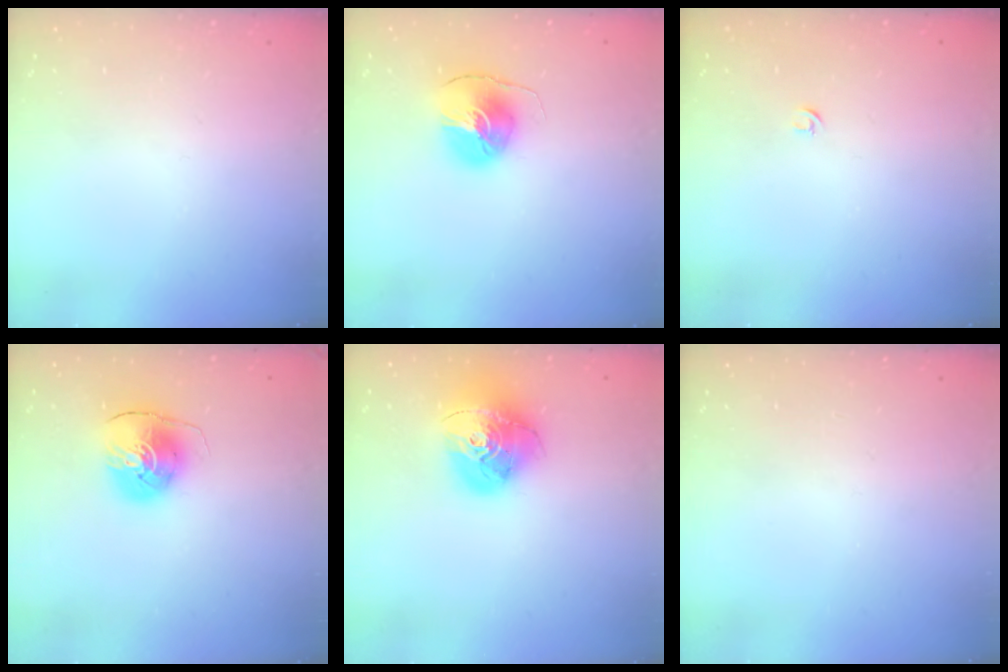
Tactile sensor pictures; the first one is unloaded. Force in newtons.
{"total": 8.3, "press": 8.2, "slide": 0.9}
{"total": 2.7, "press": 2.6, "slide": 0.6}
{"total": 9.3, "press": 9.2, "slide": 1.1}
{"total": 18.4, "press": 18.3, "slide": 2.1}
{"total": 0.0}